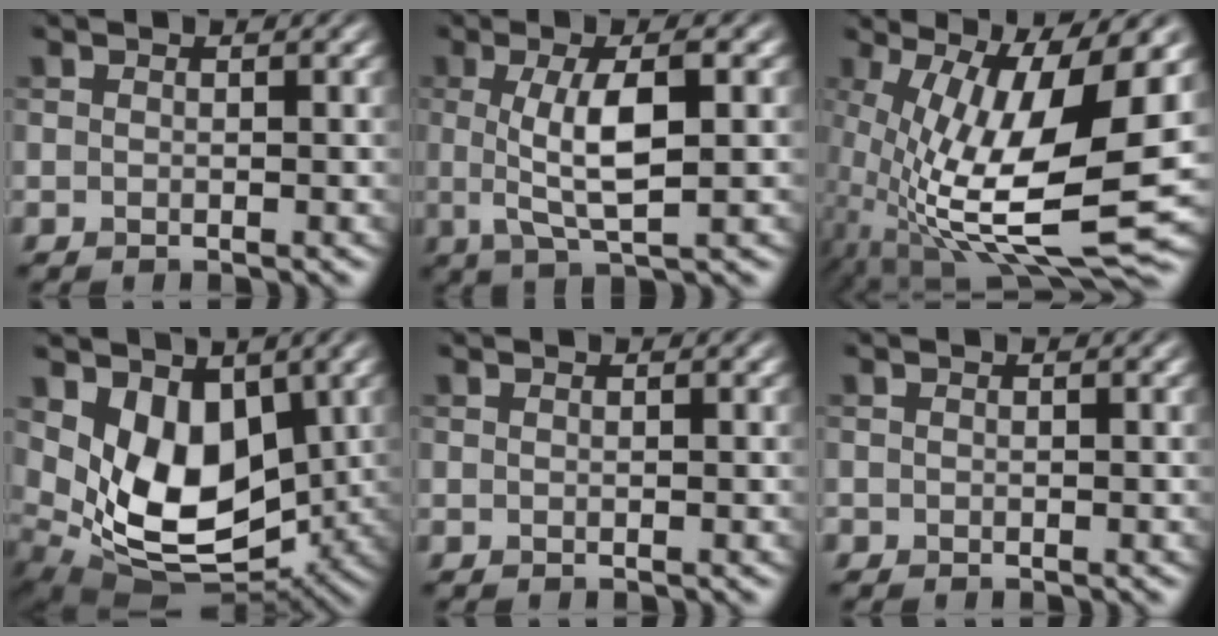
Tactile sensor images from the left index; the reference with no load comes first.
{"total": 5.9, "force": [0.3, 1.3, 5.7], "torque": [-0.109, 0.003, 0.005]}
{"total": 14.1, "force": [-1.2, 4.1, 13.5], "torque": [-0.254, -0.016, -0.012]}
{"total": 8.4, "force": [1.8, 5.5, 6.1], "torque": [-0.119, -0.030, 0.037]}
{"total": 0.0}
{"total": 0.0}